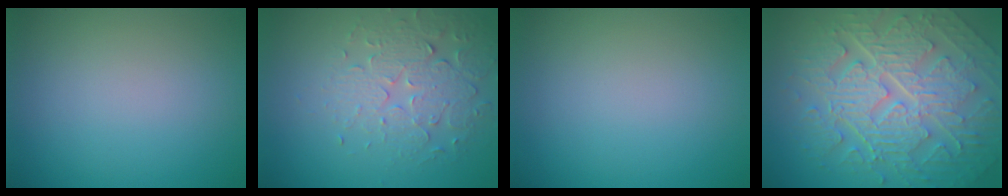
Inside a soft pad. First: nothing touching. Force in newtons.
{"total": 4.0, "press": 3.5, "slide": 1.8}
{"total": 0.0}
{"total": 9.9, "press": 6.7, "slide": 7.3}